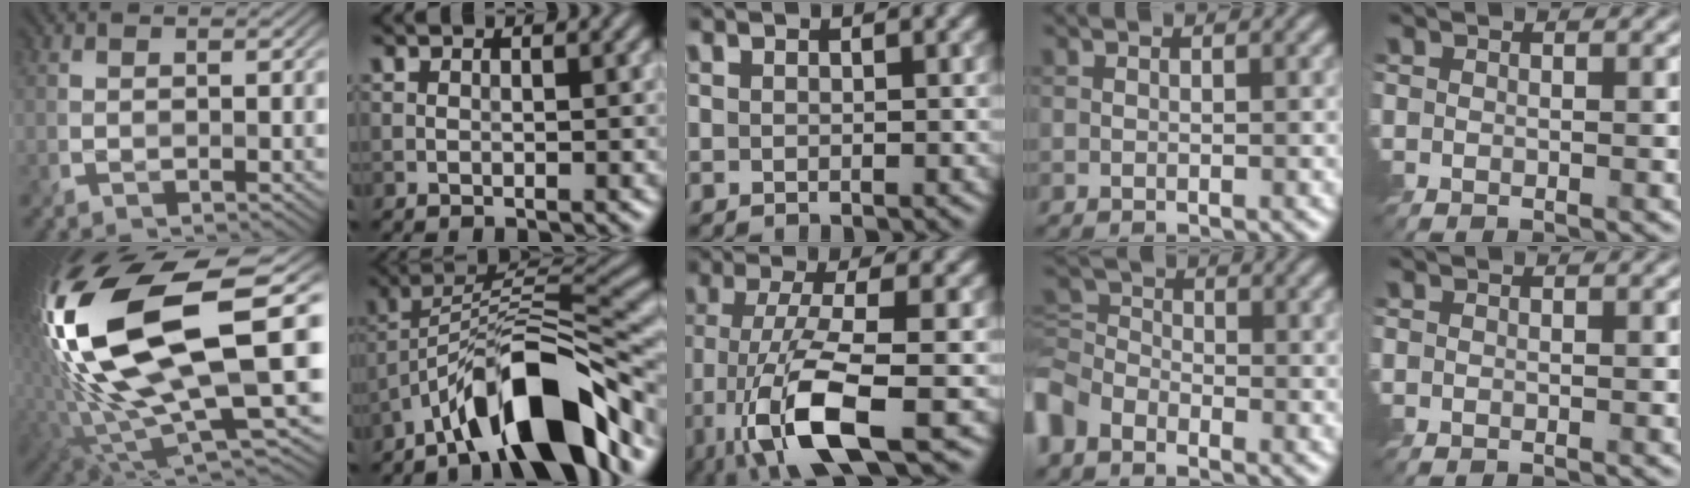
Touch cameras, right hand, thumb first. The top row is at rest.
{"thumb": {"total": 20.0, "force": [4.1, 6.8, 18.3], "torque": [-0.399, -0.016, 0.074]}, "index": {"total": 11.7, "force": [-7.4, 3.0, 8.6], "torque": [-0.128, 0.018, -0.133]}, "middle": {"total": 9.8, "force": [-4.4, 2.5, 8.4], "torque": [-0.167, -0.012, -0.085]}, "ring": {"total": 4.1, "force": [-2.9, 2.5, 1.5], "torque": [-0.038, 0.004, -0.079]}}